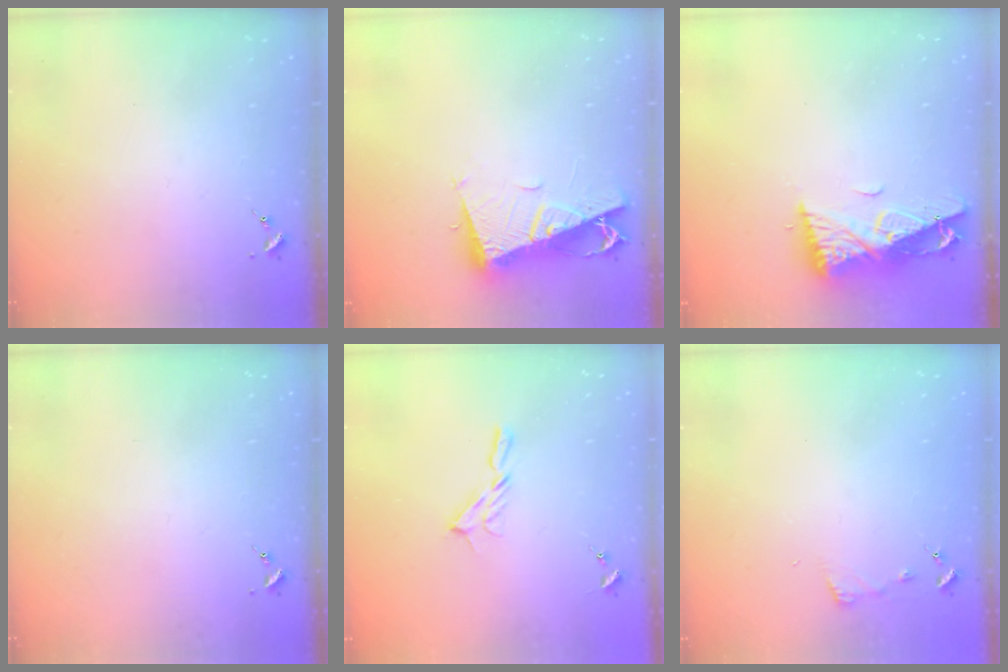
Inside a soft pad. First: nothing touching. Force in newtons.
{"total": 11.5, "press": 11.5, "slide": 1.2}
{"total": 11.0, "press": 10.9, "slide": 1.3}
{"total": 0.0}
{"total": 5.4, "press": 5.4, "slide": 0.4}
{"total": 2.9, "press": 2.9, "slide": 0.3}